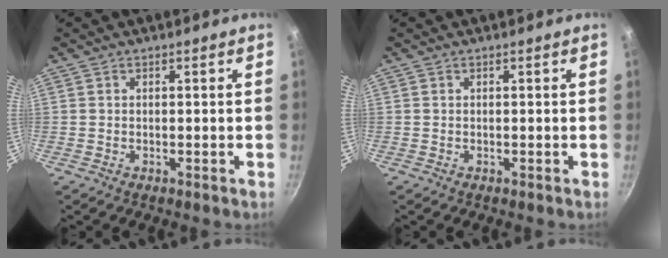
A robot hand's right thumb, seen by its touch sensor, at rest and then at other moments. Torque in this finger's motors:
{"motor_torque": [0.00, 0.00, 0.00, 0.00, 0.00]}